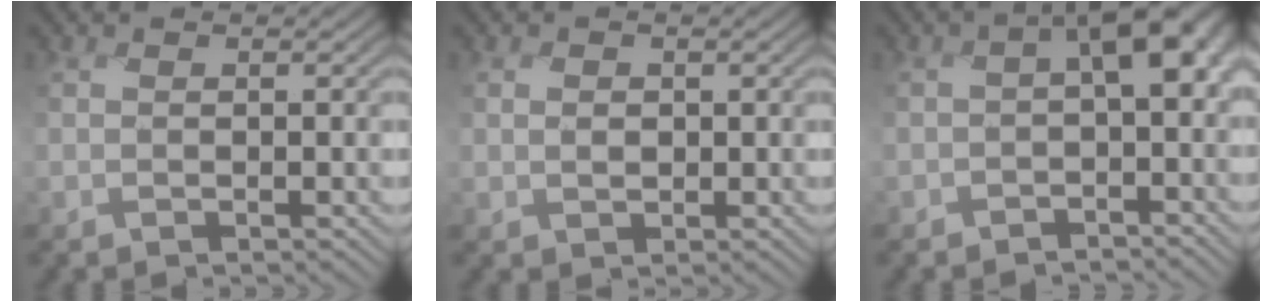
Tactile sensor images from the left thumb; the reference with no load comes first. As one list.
[{"total": 1.4, "force": [-0.1, 1.2, 0.7], "torque": [-0.014, -0.003, -0.005]}, {"total": 6.5, "force": [-0.7, 3.8, 5.3], "torque": [-0.087, -0.005, -0.019]}]